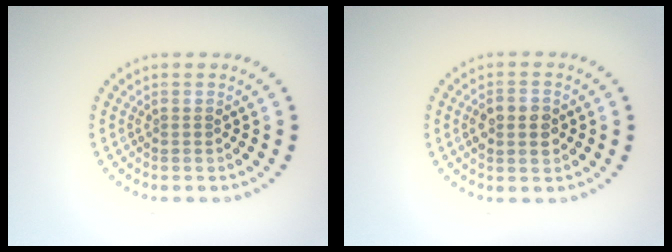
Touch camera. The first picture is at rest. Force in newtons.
{"total": 2.9, "press": 2.9, "slide": 0.1}